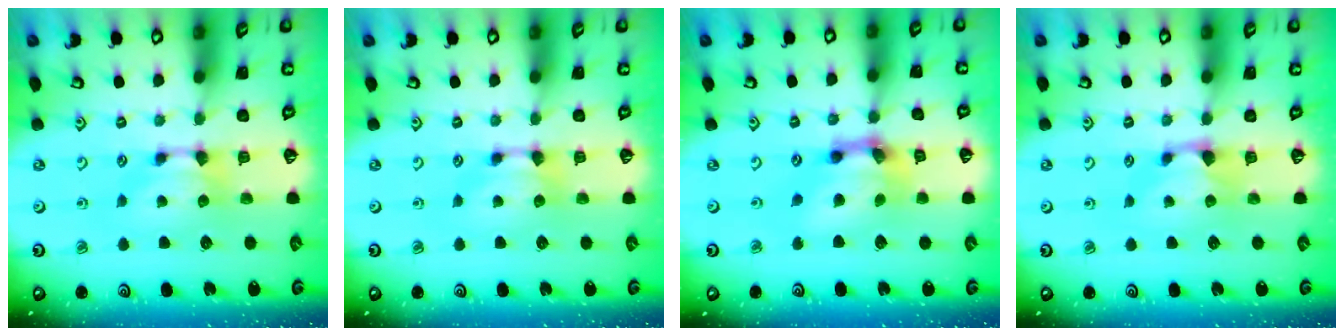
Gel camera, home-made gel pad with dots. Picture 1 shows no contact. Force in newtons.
{"total": 0.0}
{"total": 6.1, "press": 5.8, "slide": 1.8}
{"total": 0.9, "press": 0.5, "slide": 0.7}